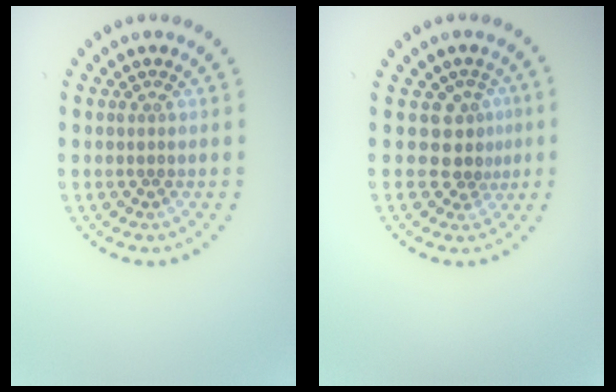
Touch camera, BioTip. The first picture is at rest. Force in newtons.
{"total": 2.7, "press": 1.9, "slide": 1.9}